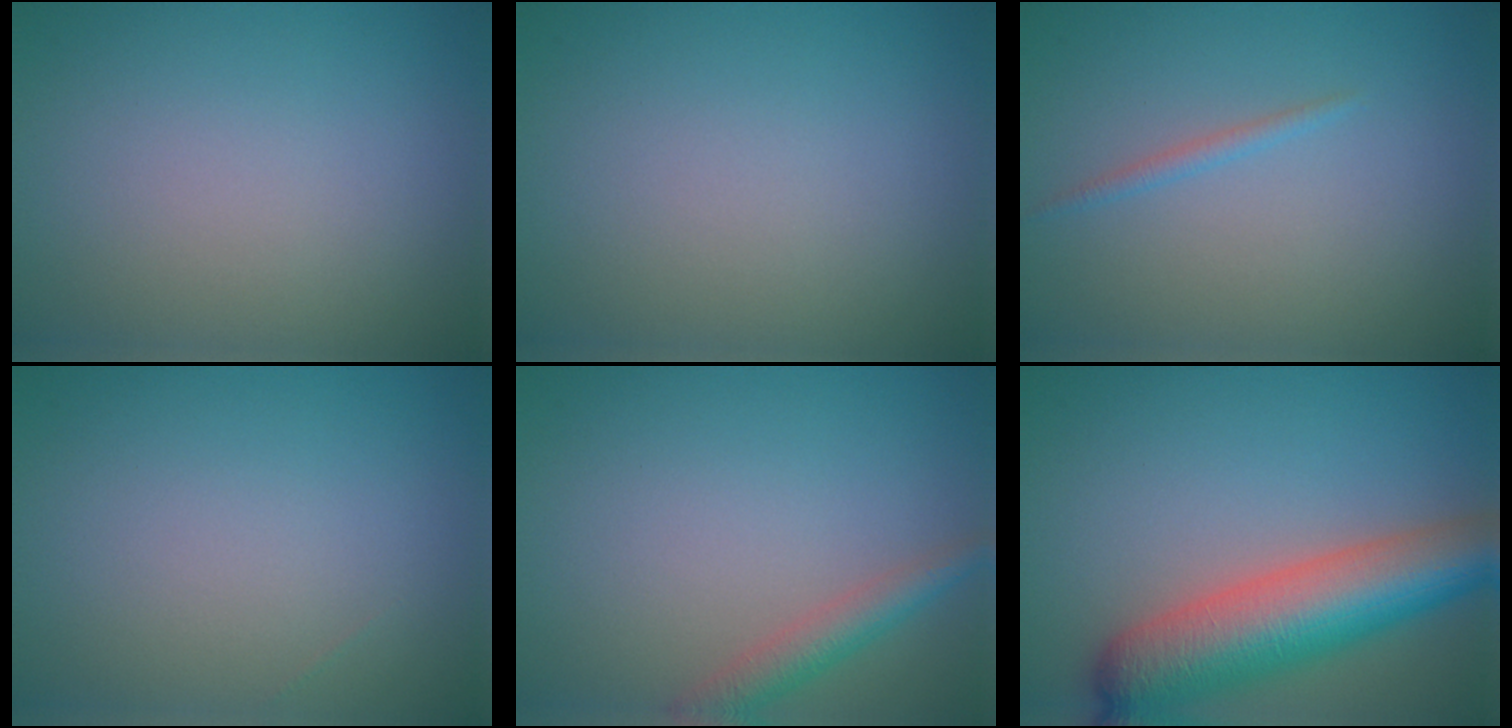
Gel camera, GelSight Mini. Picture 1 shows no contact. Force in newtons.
{"total": 0.0}
{"total": 0.5, "press": 0.5, "slide": 0.1}
{"total": 0.0}
{"total": 2.6, "press": 2.6, "slide": 0.2}
{"total": 9.1, "press": 9.1, "slide": 0.4}